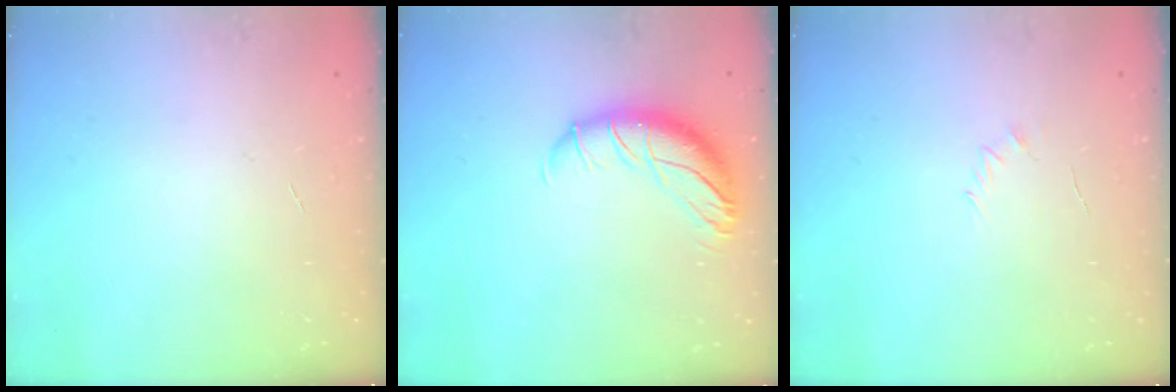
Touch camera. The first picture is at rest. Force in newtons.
{"total": 12.8, "press": 12.4, "slide": 2.9}
{"total": 2.5, "press": 2.4, "slide": 0.7}